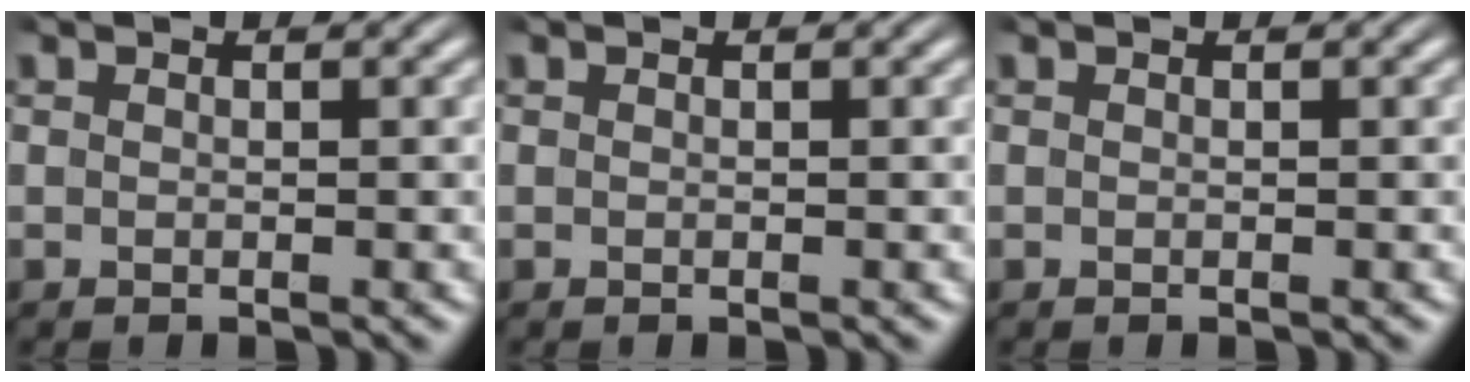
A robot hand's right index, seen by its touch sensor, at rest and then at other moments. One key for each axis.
{"total": 0.0}
{"total": 0.0}